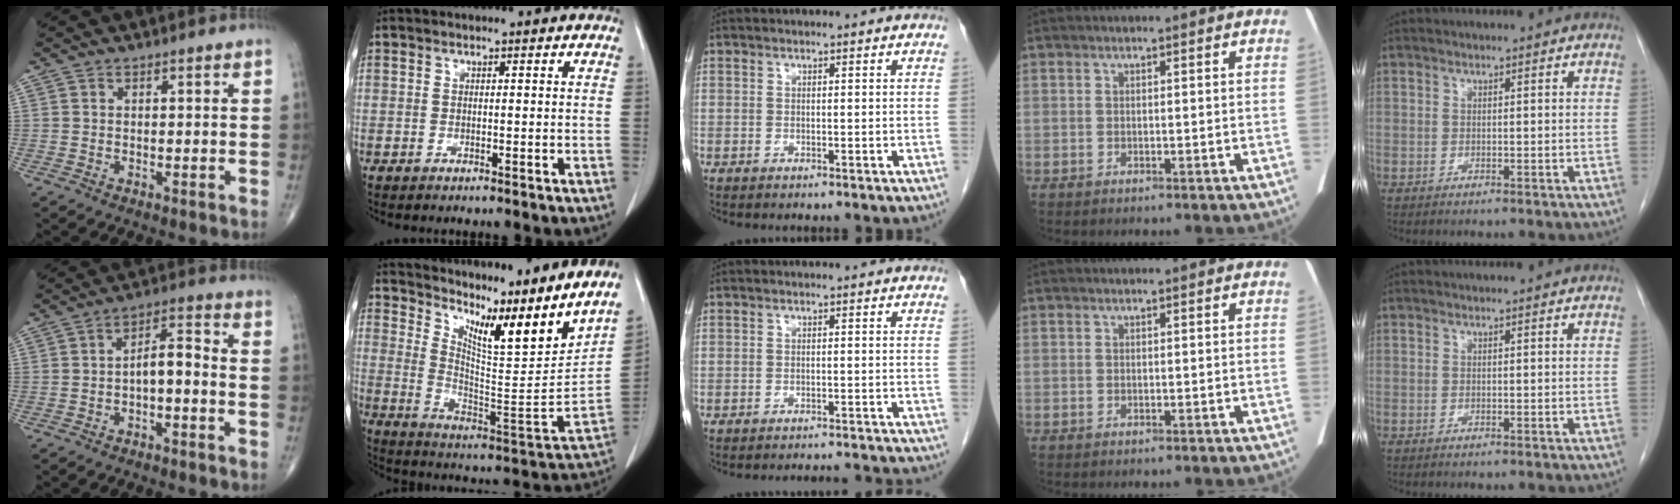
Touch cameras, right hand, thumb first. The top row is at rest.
{"thumb": {"total": 5.6, "force": [-1.5, 1.9, 5.0], "torque": [-0.081, 0.040, -0.028]}, "index": {"total": 20.8, "force": [17.0, 1.2, 11.8], "torque": [-0.191, -0.051, 0.260]}, "middle": {"total": 6.7, "force": [-6.6, 0.3, 0.9], "torque": [-0.008, 0.002, -0.077]}}